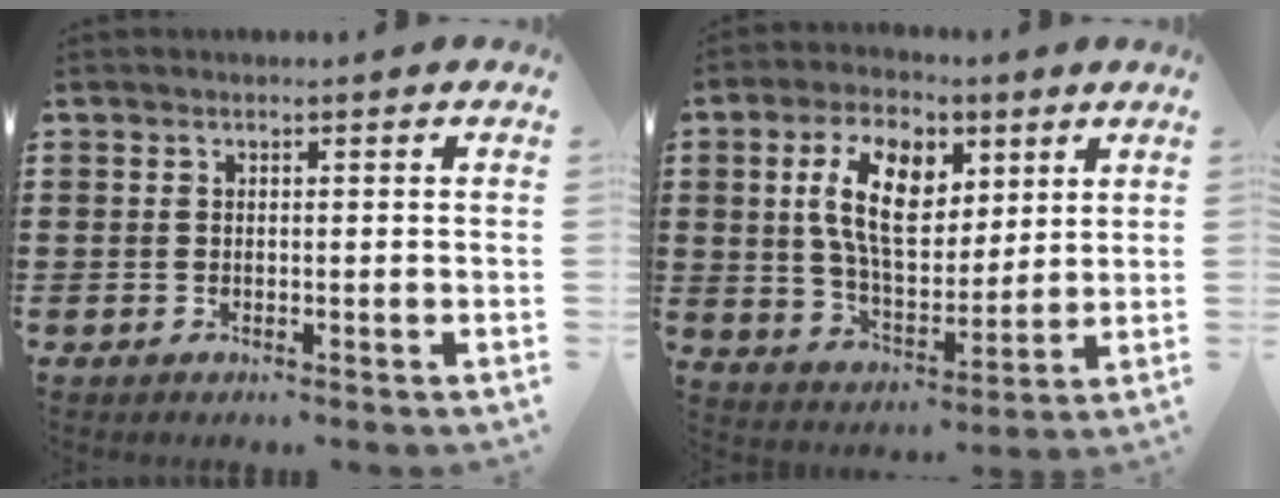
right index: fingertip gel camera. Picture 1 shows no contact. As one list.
[{"total": 11.4, "force": [4.0, 6.4, 8.6], "torque": [-0.175, 0.019, 0.074]}]